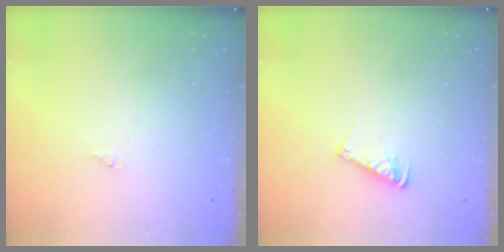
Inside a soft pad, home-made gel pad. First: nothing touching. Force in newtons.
{"total": 6.6, "press": 6.6, "slide": 0.6}